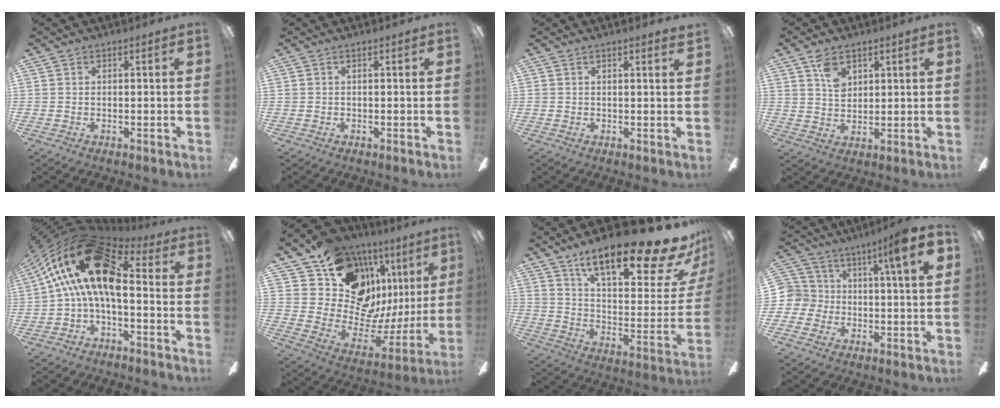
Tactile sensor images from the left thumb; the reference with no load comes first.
{"total": 0.0}
{"total": 0.9, "force": [0.8, 0.0, 0.4], "torque": [-0.002, -0.003, 0.013]}
{"total": 5.9, "force": [3.2, 3.7, 3.3], "torque": [-0.052, -0.001, 0.054]}
{"total": 22.4, "force": [5.9, 10.9, 18.6], "torque": [-0.343, -0.017, 0.109]}
{"total": 16.5, "force": [10.8, 10.9, 6.0], "torque": [-0.105, -0.100, 0.221]}
{"total": 23.5, "force": [16.7, 6.1, 15.4], "torque": [-0.221, -0.111, 0.266]}
{"total": 8.3, "force": [2.2, 4.9, 6.4], "torque": [-0.098, 0.003, 0.030]}